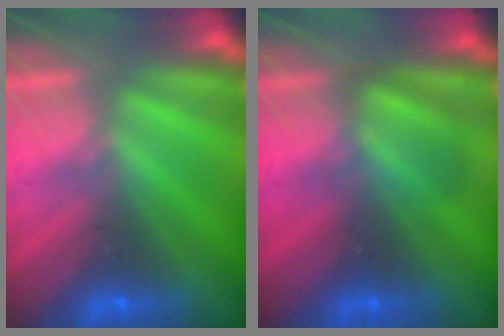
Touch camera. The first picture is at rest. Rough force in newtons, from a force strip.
{"total": 2.4}